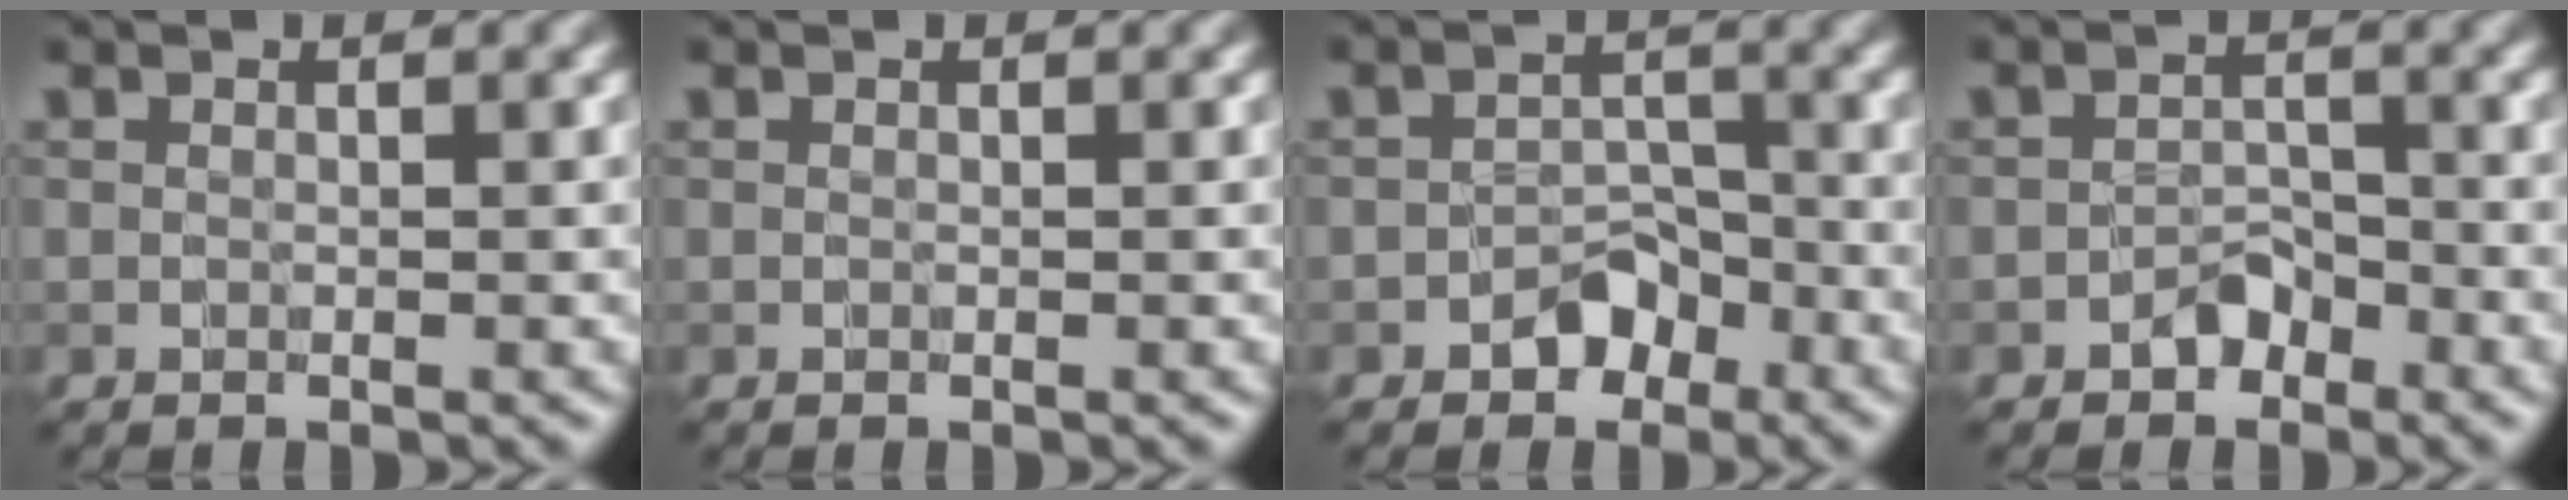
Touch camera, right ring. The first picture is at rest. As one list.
[{"total": 0.0}, {"total": 2.7, "force": [-1.7, 1.8, 1.0], "torque": [-0.005, 0.010, -0.028]}, {"total": 1.9, "force": [-1.4, 1.1, 0.7], "torque": [-0.005, 0.008, -0.024]}]